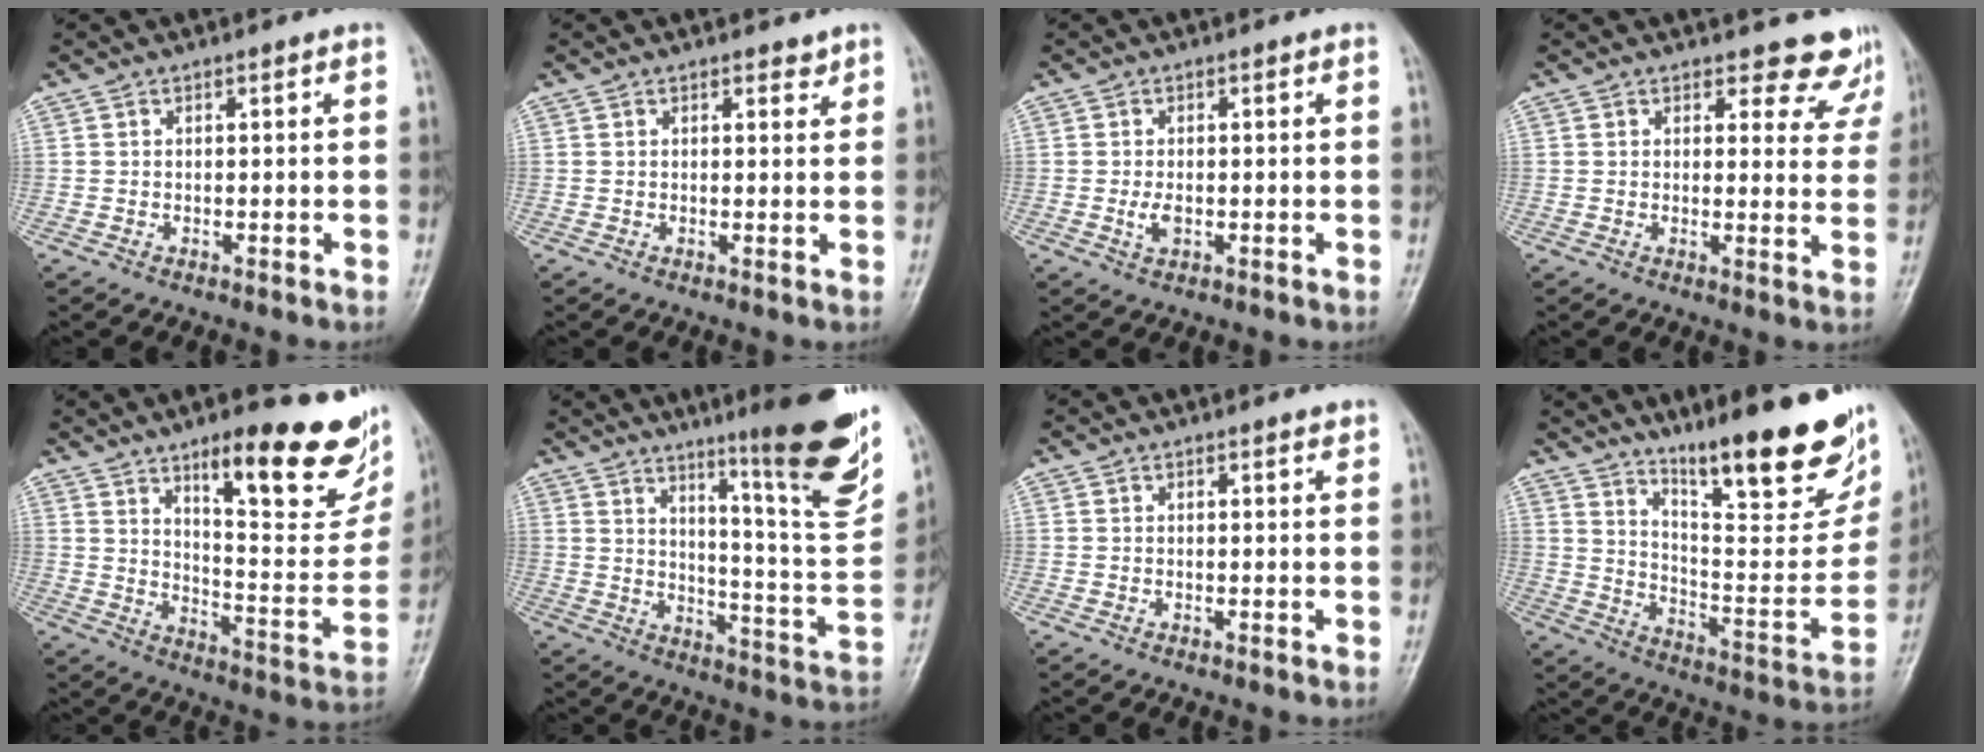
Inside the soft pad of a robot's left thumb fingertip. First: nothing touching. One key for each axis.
{"total": 1.6, "fx": 1.2, "fy": 0.8, "fz": 0.7, "tx": 0.001, "ty": -0.008, "tz": 0.014}
{"total": 2.4, "fx": -0.4, "fy": 1.3, "fz": 1.9, "tx": -0.039, "ty": -0.003, "tz": -0.007}
{"total": 8.1, "fx": 7.4, "fy": 3.2, "fz": 0.6, "tx": 0.040, "ty": -0.050, "tz": 0.061}
{"total": 24.2, "fx": 14.2, "fy": 7.1, "fz": 18.3, "tx": -0.202, "ty": -0.070, "tz": 0.208}
{"total": 20.5, "fx": 12.8, "fy": 2.2, "fz": 15.9, "tx": -0.184, "ty": -0.076, "tz": 0.190}
{"total": 0.9, "fx": 0.8, "fy": 0.2, "fz": 0.5, "tx": -0.006, "ty": -0.004, "tz": 0.009}
{"total": 24.6, "fx": 16.6, "fy": 5.4, "fz": 17.4, "tx": -0.219, "ty": -0.093, "tz": 0.256}